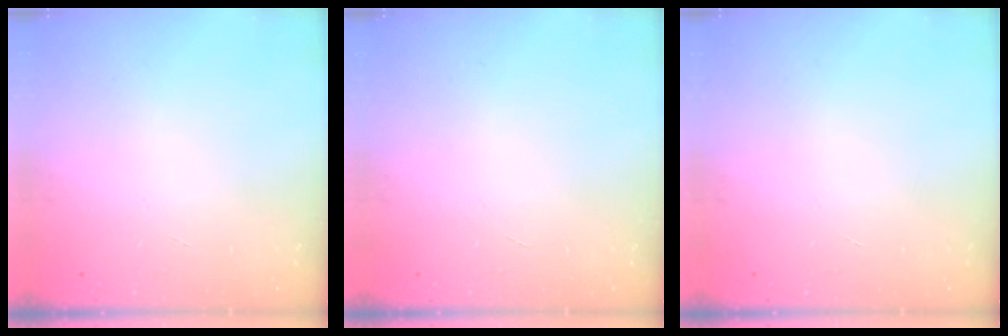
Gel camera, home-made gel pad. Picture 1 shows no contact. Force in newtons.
{"total": 0.0}
{"total": 0.0}